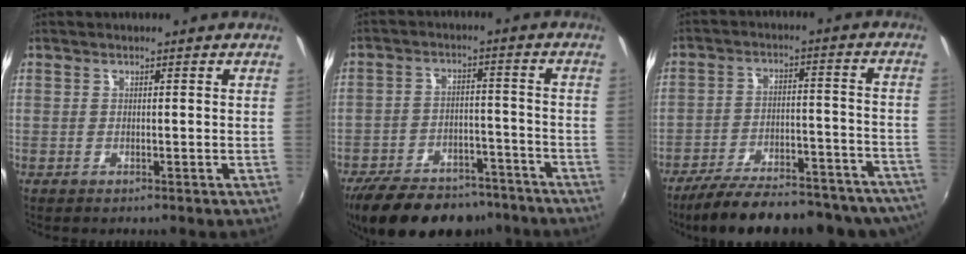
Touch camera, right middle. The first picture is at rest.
{"total": 20.4, "force": [-16.1, 8.9, 8.8], "torque": [-0.187, 0.005, -0.226]}
{"total": 28.2, "force": [-24.6, 7.5, 11.5], "torque": [-0.190, -0.010, -0.312]}